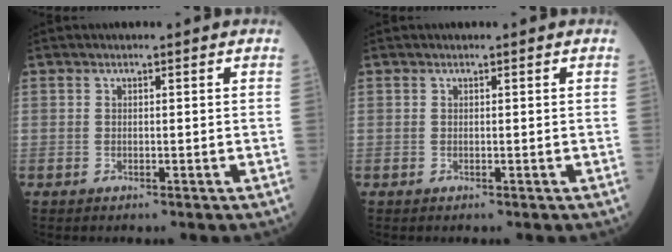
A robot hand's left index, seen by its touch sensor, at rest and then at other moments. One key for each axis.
{"total": 0.0}